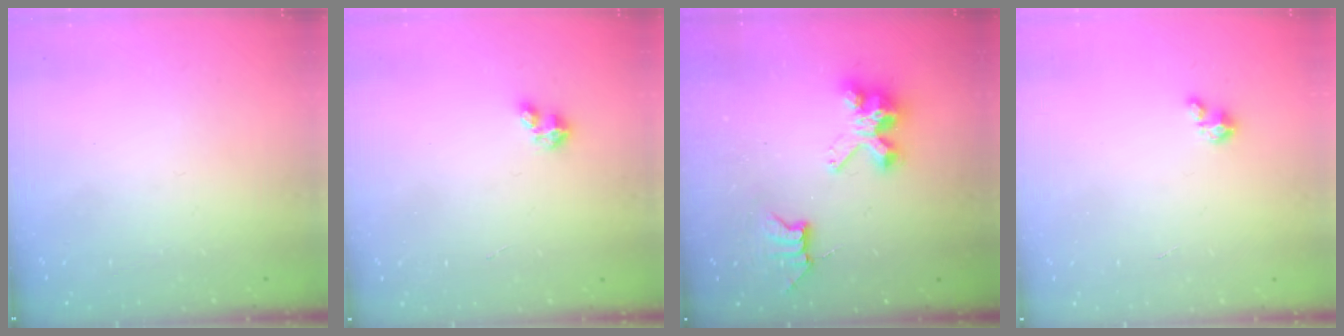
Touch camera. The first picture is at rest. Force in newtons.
{"total": 3.4, "press": 3.4, "slide": 0.4}
{"total": 7.8, "press": 7.7, "slide": 0.5}
{"total": 2.7, "press": 2.7, "slide": 0.2}